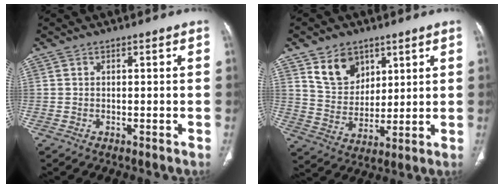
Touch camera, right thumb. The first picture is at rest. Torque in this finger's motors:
{"motor_torque": [0.64, 1.32, 0.29, -0.12, 0.01]}